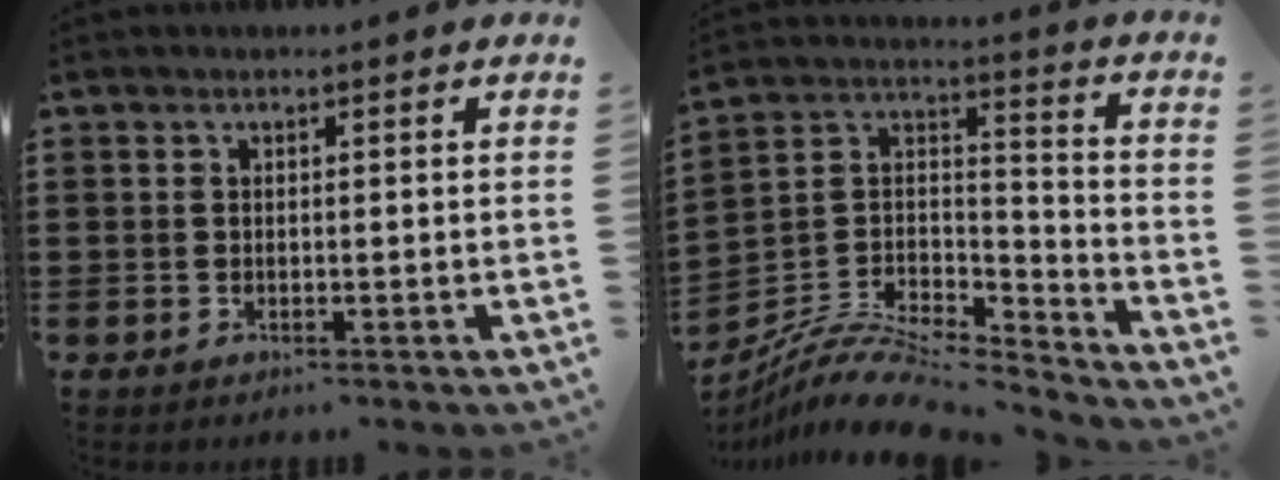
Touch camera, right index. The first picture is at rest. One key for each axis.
{"total": 9.4, "fx": -7.9, "fy": 3.2, "fz": 4.0, "tx": -0.087, "ty": 0.016, "tz": -0.159}